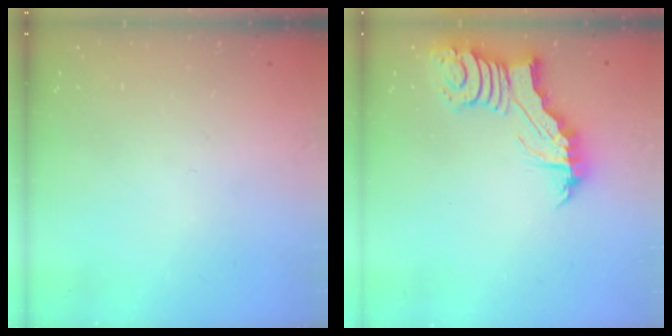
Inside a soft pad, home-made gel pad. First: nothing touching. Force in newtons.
{"total": 4.9, "press": 4.8, "slide": 0.3}